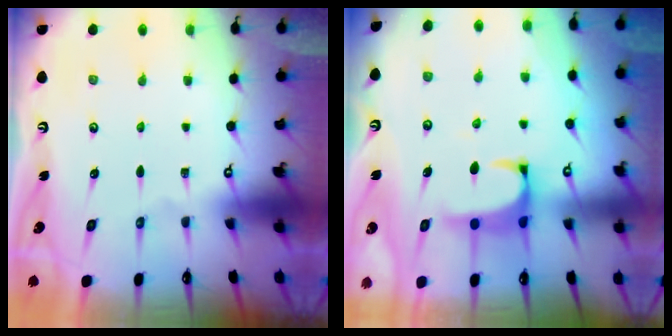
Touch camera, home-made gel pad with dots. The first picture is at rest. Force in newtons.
{"total": 1.5, "press": 1.4, "slide": 0.6}